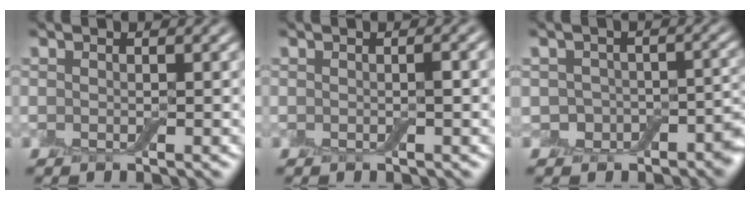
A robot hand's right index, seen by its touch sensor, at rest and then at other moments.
{"total": 0.8, "force": [-0.1, 0.0, 0.8], "torque": [-0.012, 0.001, 0.000]}
{"total": 4.0, "force": [-1.6, 3.2, 1.7], "torque": [-0.014, -0.008, -0.030]}